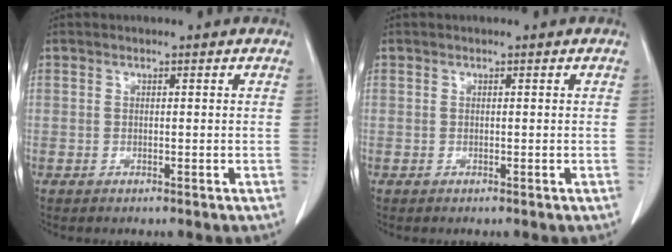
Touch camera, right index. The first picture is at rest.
{"total": 0.0}